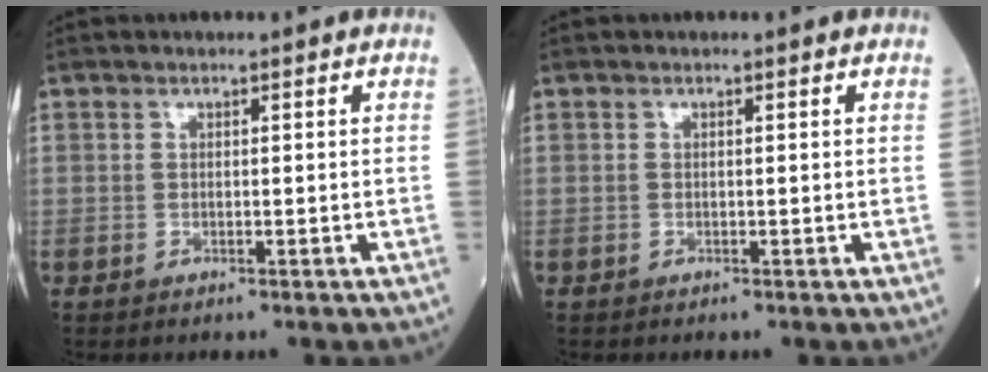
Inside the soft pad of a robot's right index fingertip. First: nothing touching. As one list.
[{"total": 0.0}]